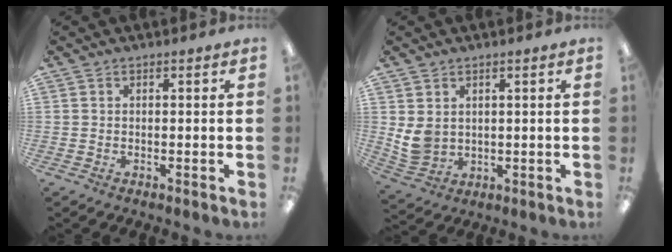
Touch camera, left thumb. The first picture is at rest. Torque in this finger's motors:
{"motor_torque": [0.82, 0.95, 0.48, -0.38, 0.04]}